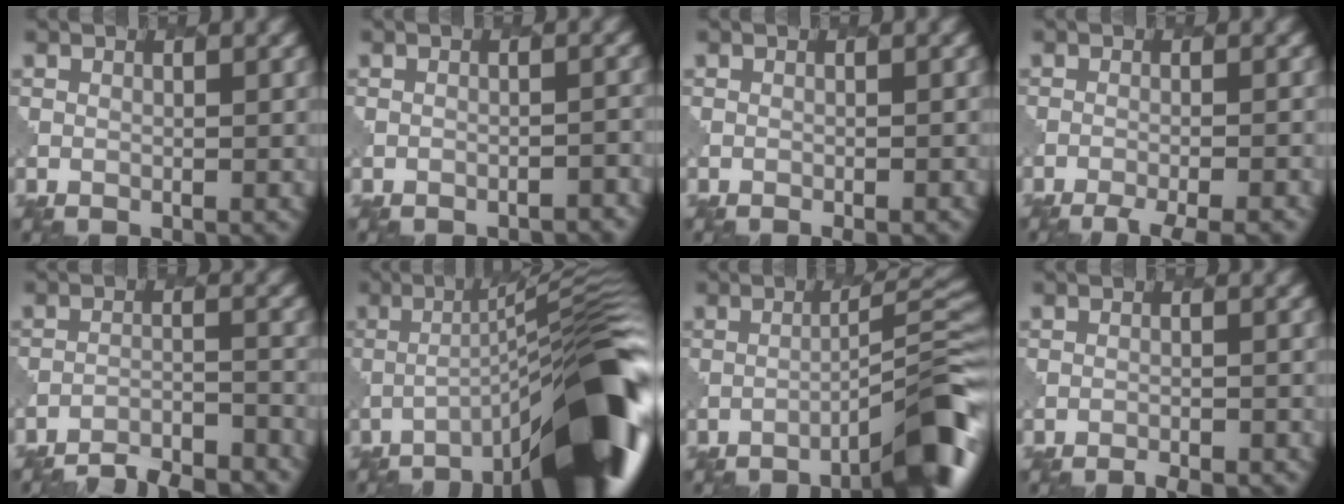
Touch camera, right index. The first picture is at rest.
{"total": 3.0, "force": [-2.8, 0.6, 0.9], "torque": [-0.001, 0.018, -0.030]}
{"total": 1.1, "force": [-0.9, 0.2, 0.6], "torque": [0.000, -0.001, -0.011]}
{"total": 4.7, "force": [-3.8, 0.8, 2.6], "torque": [-0.033, -0.010, -0.060]}
{"total": 7.5, "force": [-7.1, 1.4, 1.9], "torque": [-0.027, -0.009, -0.102]}
{"total": 15.4, "force": [-7.7, 3.2, 12.9], "torque": [-0.168, 0.021, -0.117]}
{"total": 8.3, "force": [-5.1, 1.1, 6.4], "torque": [-0.073, 0.025, -0.076]}
{"total": 2.5, "force": [-2.3, 0.4, 0.8], "torque": [-0.004, 0.002, -0.032]}